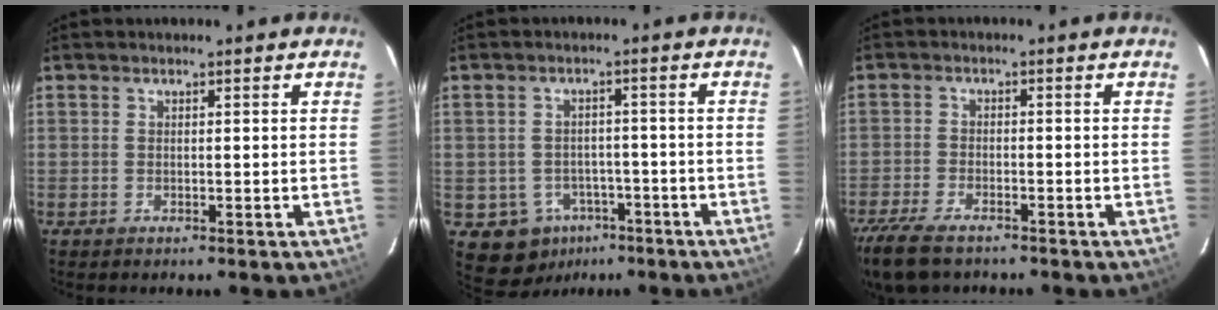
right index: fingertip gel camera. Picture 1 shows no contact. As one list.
[{"total": 8.0, "force": [-4.2, 6.6, 1.7], "torque": [-0.048, 0.023, -0.040]}, {"total": 10.3, "force": [-8.0, 3.4, 5.4], "torque": [-0.142, -0.034, -0.151]}]